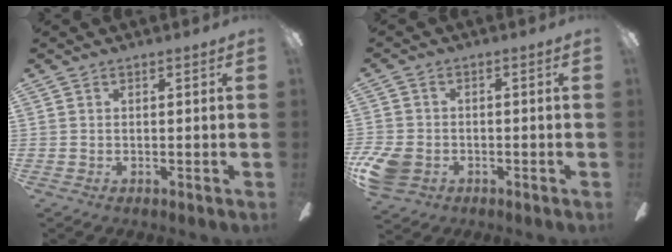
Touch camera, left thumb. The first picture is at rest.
{"total": 7.5, "force": [-3.0, 5.4, 4.1], "torque": [-0.100, 0.015, -0.055]}